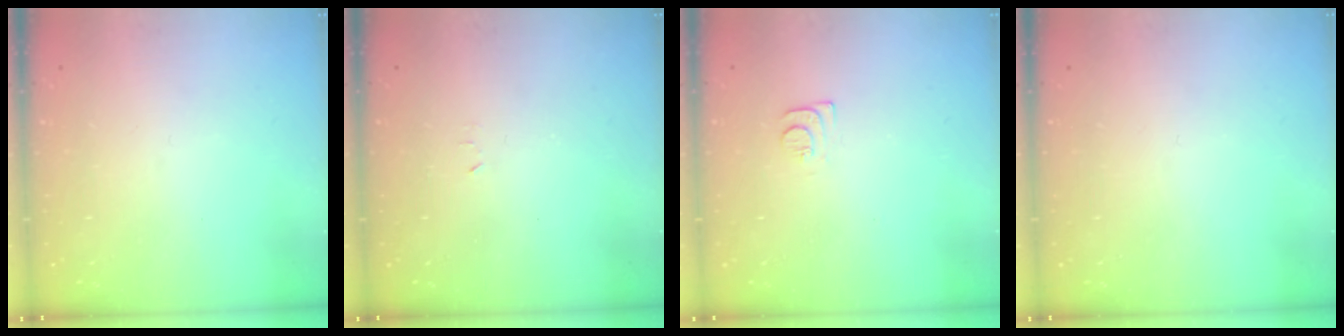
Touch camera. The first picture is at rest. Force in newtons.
{"total": 2.4, "press": 2.4, "slide": 0.4}
{"total": 6.7, "press": 6.7, "slide": 0.6}
{"total": 0.0}